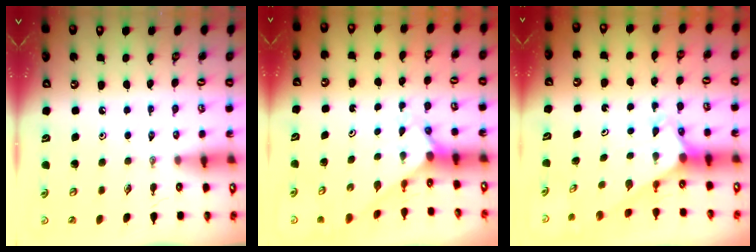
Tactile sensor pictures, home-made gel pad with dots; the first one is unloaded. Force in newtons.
{"total": 2.0, "press": 2.0, "slide": 0.2}
{"total": 2.6, "press": 2.6, "slide": 0.1}